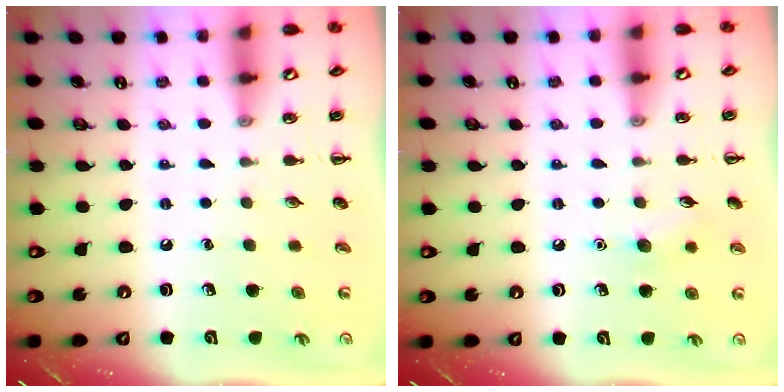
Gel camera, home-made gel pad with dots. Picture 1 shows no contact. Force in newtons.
{"total": 6.3, "press": 6.1, "slide": 1.6}